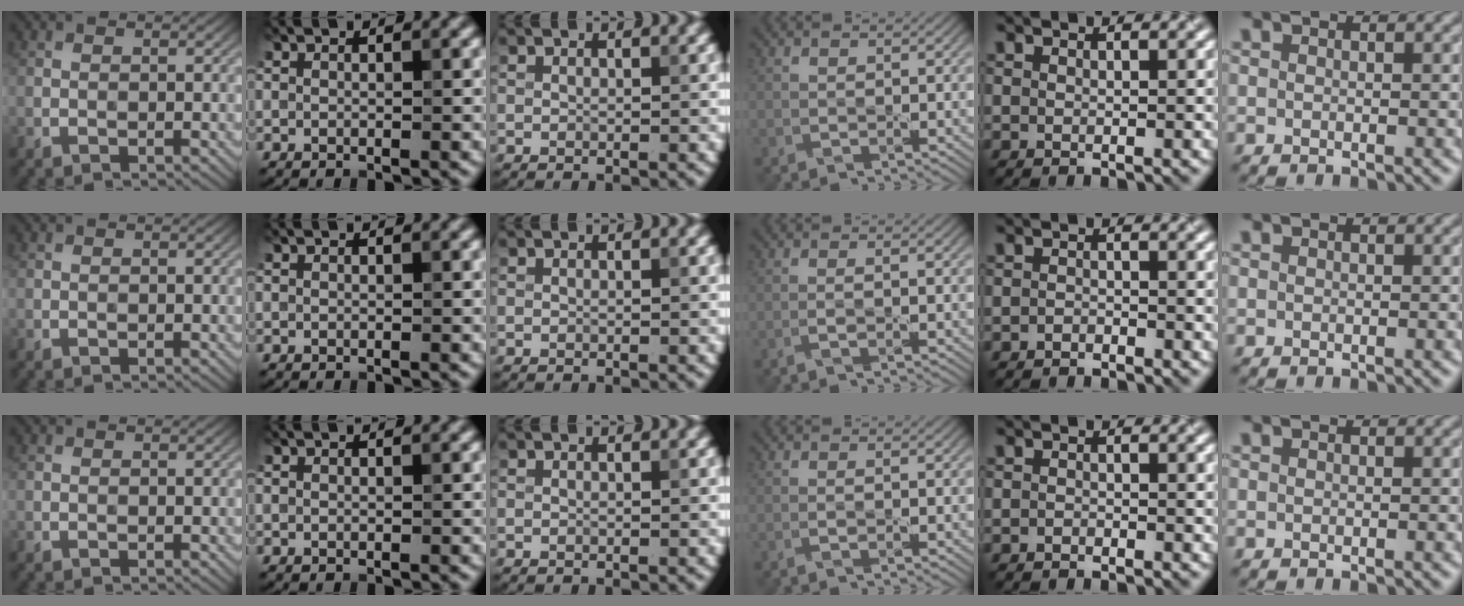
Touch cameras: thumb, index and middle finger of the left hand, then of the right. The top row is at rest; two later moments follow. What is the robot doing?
{"motion": "squeeze", "object": "foam earplug"}